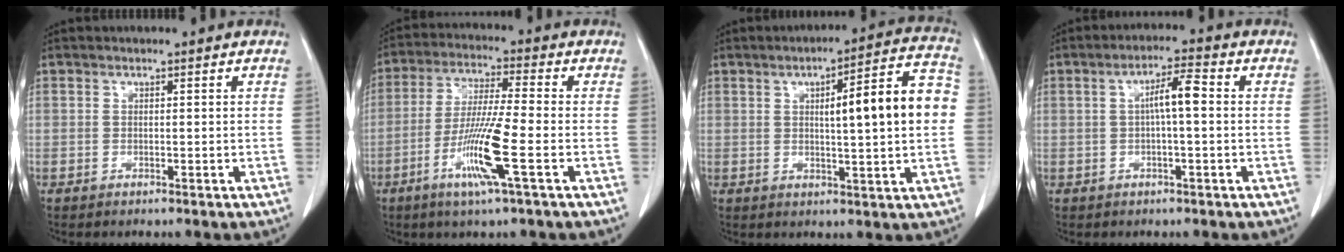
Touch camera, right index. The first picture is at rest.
{"total": 10.7, "force": [-3.9, -0.5, 10.0], "torque": [-0.197, -0.018, -0.079]}
{"total": 14.8, "force": [1.9, 1.5, 14.6], "torque": [-0.199, 0.031, 0.023]}
{"total": 4.7, "force": [0.2, 0.6, 4.6], "torque": [-0.081, 0.013, 0.002]}